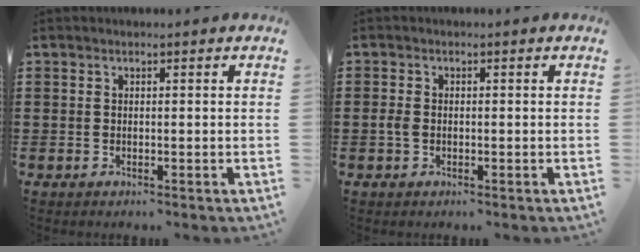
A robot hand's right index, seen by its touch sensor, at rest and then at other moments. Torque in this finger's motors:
{"motor_torque": [1.07, 1.07, 0.03, 0.02]}